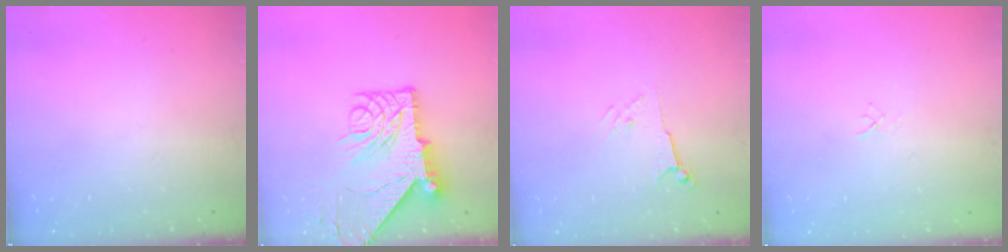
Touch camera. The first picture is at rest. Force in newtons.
{"total": 13.5, "press": 13.4, "slide": 1.7}
{"total": 3.5, "press": 3.5, "slide": 0.7}
{"total": 2.0, "press": 2.0, "slide": 0.3}